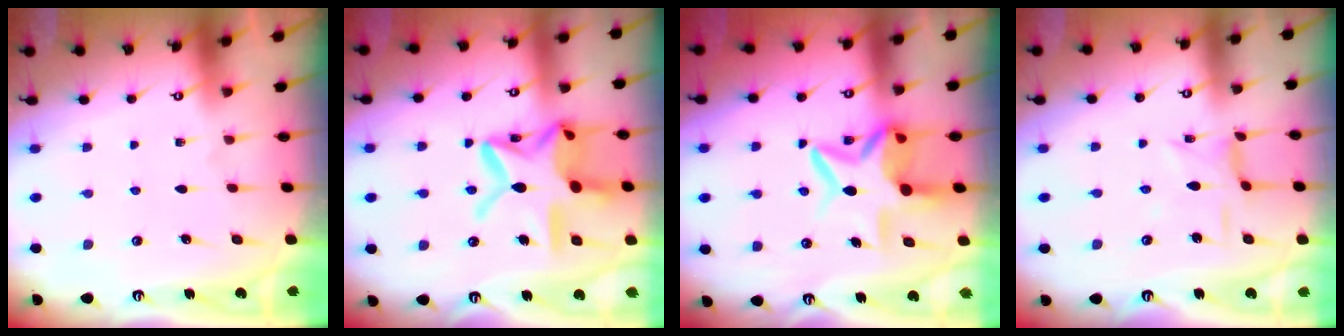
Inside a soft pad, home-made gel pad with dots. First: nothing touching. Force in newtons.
{"total": 20.0, "press": 20.0, "slide": 1.5}
{"total": 11.1, "press": 11.1, "slide": 1.1}
{"total": 2.9, "press": 2.8, "slide": 0.5}